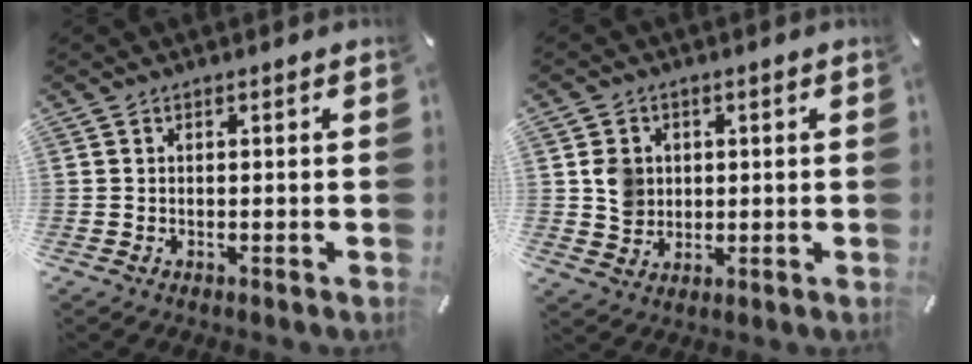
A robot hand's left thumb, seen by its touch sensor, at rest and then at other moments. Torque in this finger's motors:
{"motor_torque": [0.50, 0.85, 0.34, -0.34, 0.21]}